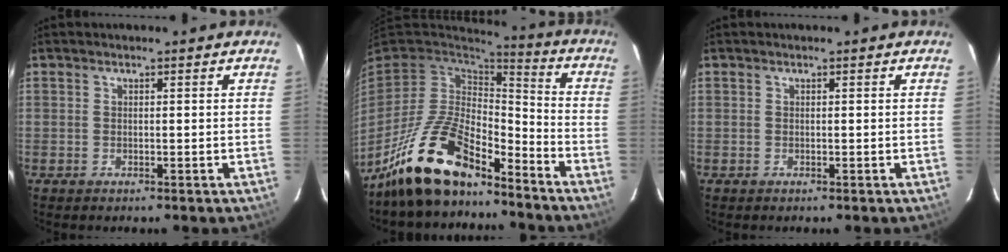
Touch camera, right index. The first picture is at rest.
{"total": 17.3, "force": [-13.0, 6.1, 9.6], "torque": [-0.209, -0.012, -0.242]}
{"total": 0.0}